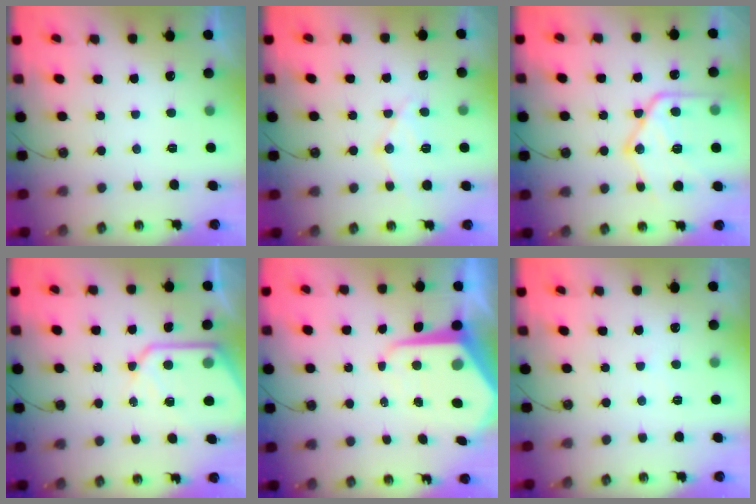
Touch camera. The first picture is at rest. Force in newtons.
{"total": 12.2, "press": 12.1, "slide": 1.1}
{"total": 20.7, "press": 20.6, "slide": 1.9}
{"total": 12.7, "press": 12.7, "slide": 1.4}
{"total": 10.6, "press": 10.6, "slide": 0.9}
{"total": 1.9, "press": 1.9, "slide": 0.3}